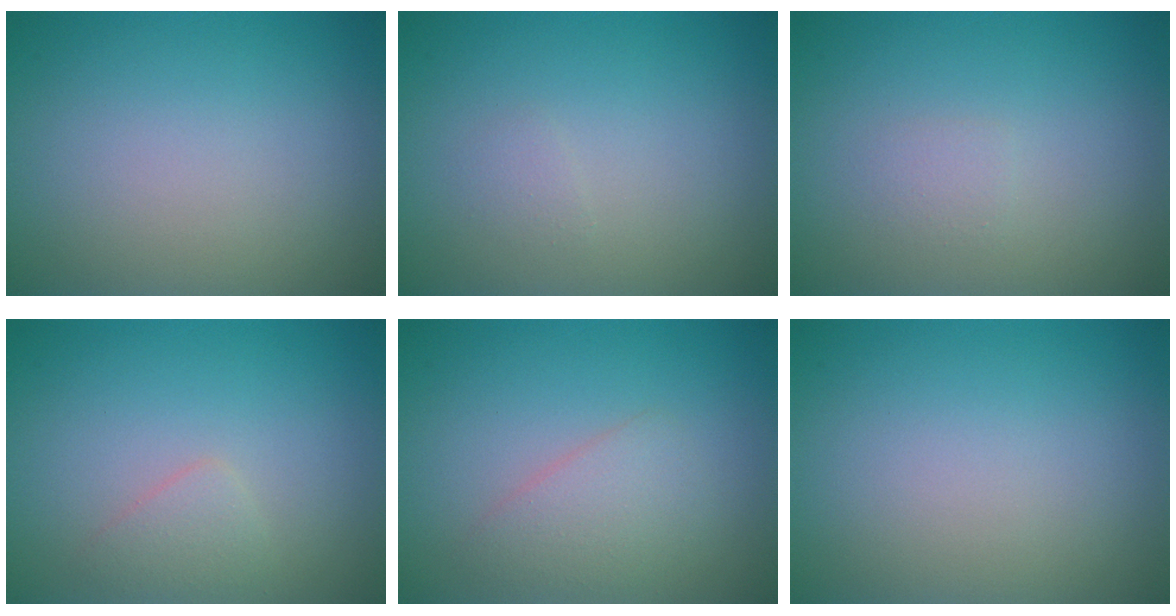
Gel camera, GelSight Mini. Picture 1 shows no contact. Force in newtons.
{"total": 0.6, "press": 0.6, "slide": 0.1}
{"total": 0.8, "press": 0.8, "slide": 0.1}
{"total": 1.4, "press": 1.4, "slide": 0.0}
{"total": 2.3, "press": 2.3, "slide": 0.1}
{"total": 0.0}